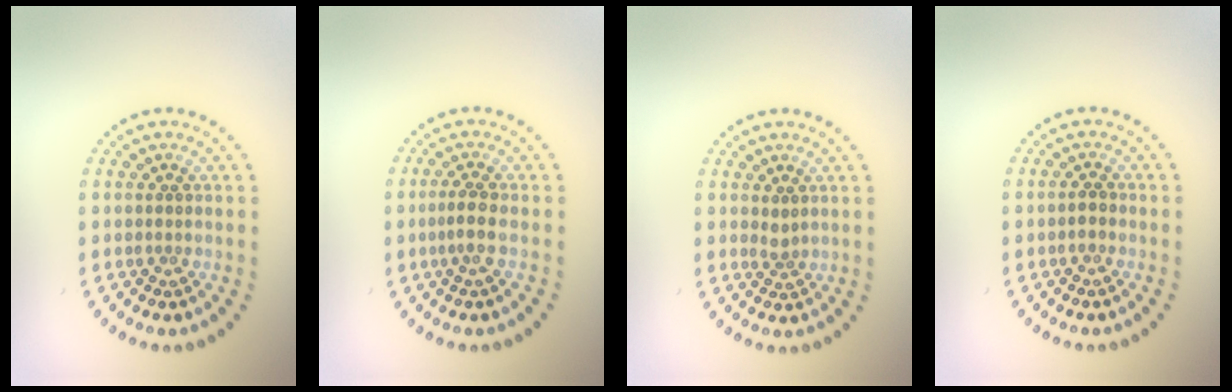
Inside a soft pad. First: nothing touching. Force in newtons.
{"total": 1.6, "press": 1.2, "slide": 1.0}
{"total": 0.9, "press": 0.6, "slide": 0.7}
{"total": 0.9, "press": 0.9, "slide": 0.2}